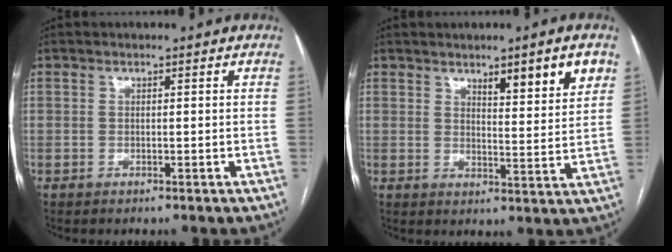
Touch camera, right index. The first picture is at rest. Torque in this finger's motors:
{"motor_torque": [0.25, 0.25, 0.14, 0.07]}